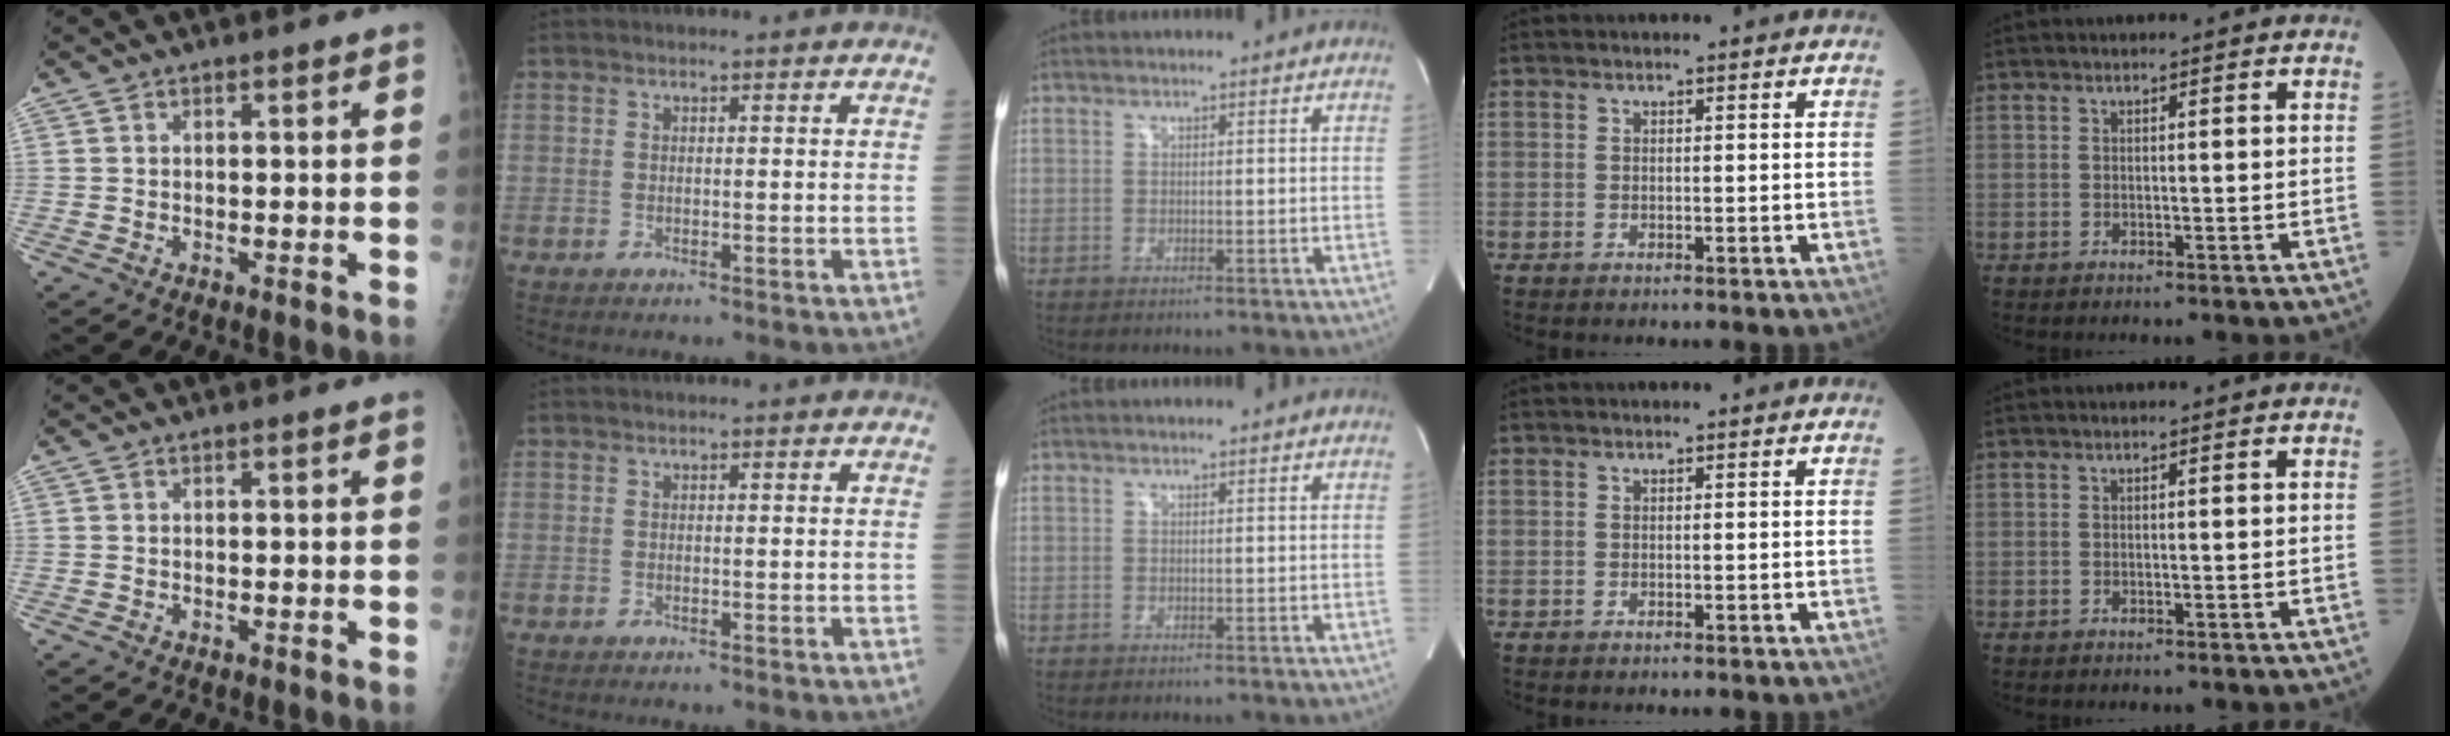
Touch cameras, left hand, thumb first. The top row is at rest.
{}